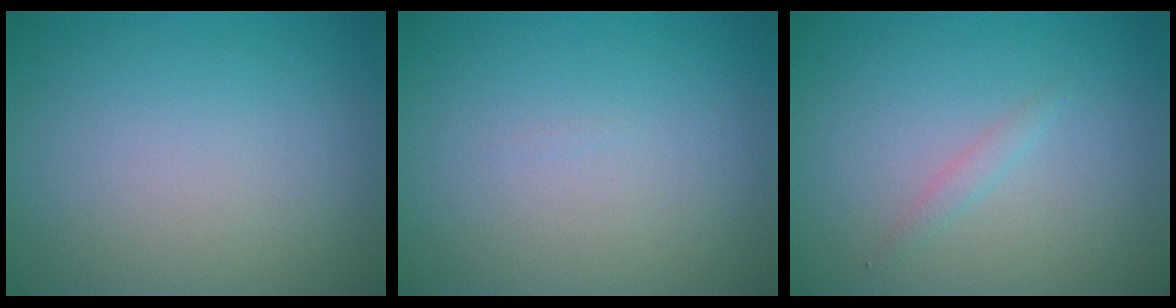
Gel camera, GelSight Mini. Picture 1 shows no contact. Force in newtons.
{"total": 0.0}
{"total": 0.9, "press": 0.9, "slide": 0.1}